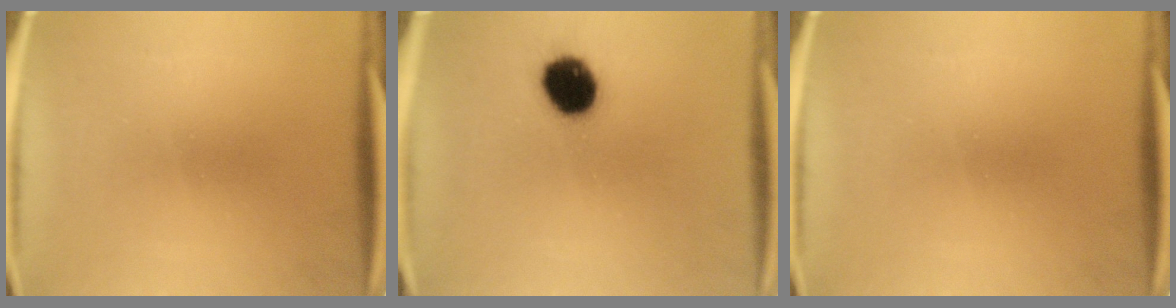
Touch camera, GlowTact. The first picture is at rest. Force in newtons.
{"total": 11.1}
{"total": 0.0}